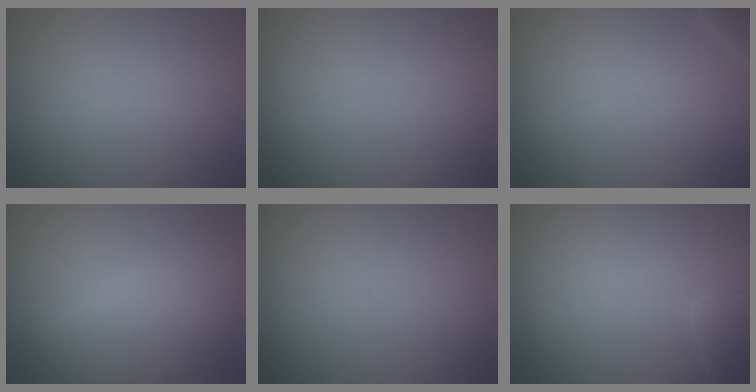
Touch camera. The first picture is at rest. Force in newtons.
{"total": 0.0}
{"total": 1.1, "press": 1.1, "slide": 0.1}
{"total": 5.8, "press": 5.8, "slide": 0.1}
{"total": 0.0}
{"total": 1.7, "press": 1.7, "slide": 0.2}